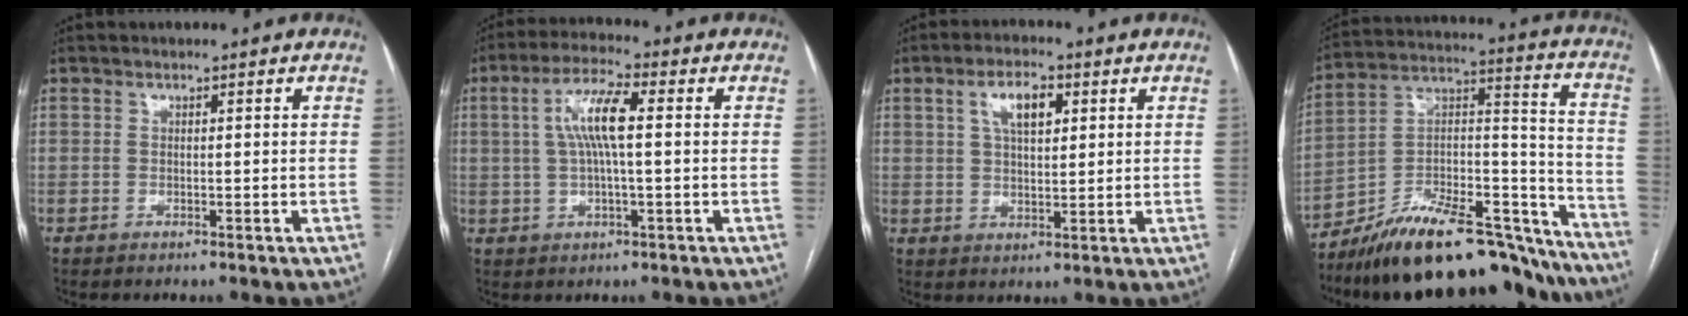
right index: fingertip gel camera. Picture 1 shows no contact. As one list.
[{"total": 7.7, "force": [1.0, 1.4, 7.5], "torque": [-0.151, 0.017, 0.019]}, {"total": 6.2, "force": [2.3, 2.6, 5.1], "torque": [-0.097, 0.012, 0.044]}, {"total": 29.7, "force": [-24.9, 8.4, 13.9], "torque": [-0.182, 0.031, -0.375]}]